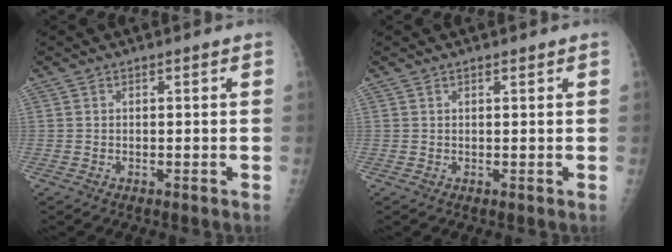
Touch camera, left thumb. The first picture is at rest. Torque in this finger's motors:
{"motor_torque": [-0.36, -0.19, -0.23, -0.27, 0.01]}